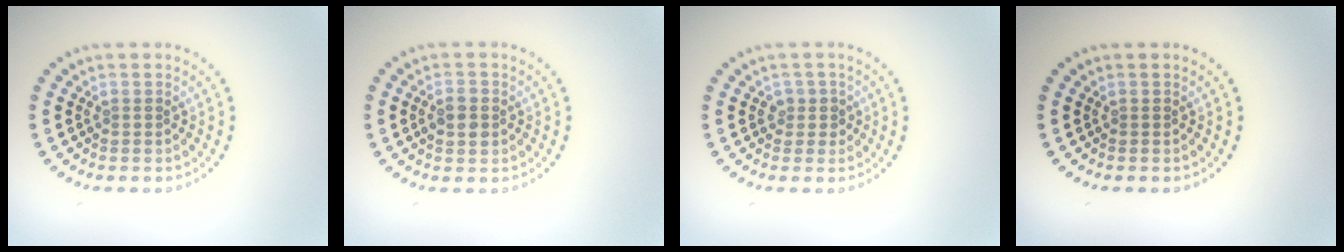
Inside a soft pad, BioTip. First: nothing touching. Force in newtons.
{"total": 2.5, "press": 2.5, "slide": 0.2}
{"total": 1.5, "press": 1.3, "slide": 0.8}
{"total": 0.0}